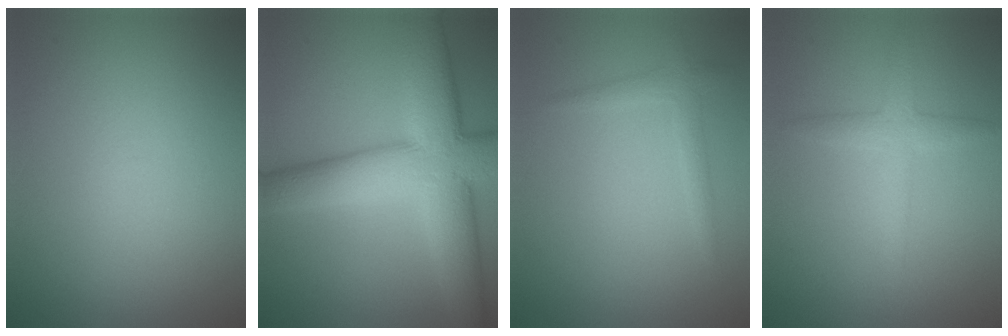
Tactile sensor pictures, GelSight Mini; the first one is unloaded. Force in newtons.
{"total": 10.9, "press": 10.9, "slide": 0.9}
{"total": 1.5, "press": 1.5, "slide": 0.0}
{"total": 2.6, "press": 2.6, "slide": 0.1}